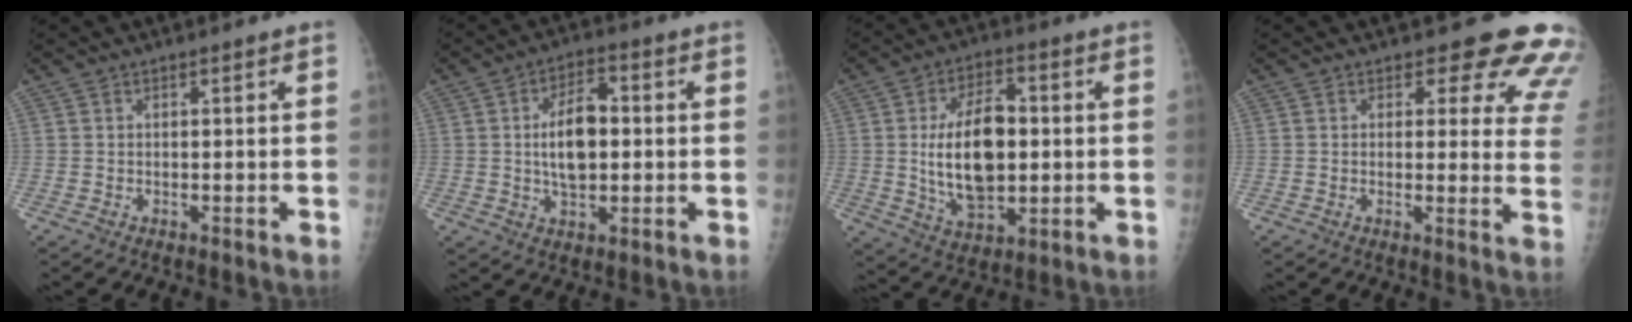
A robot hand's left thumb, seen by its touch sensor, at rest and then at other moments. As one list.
[{"total": 9.2, "force": [0.2, 5.1, 7.7], "torque": [-0.116, 0.009, 0.003]}, {"total": 15.2, "force": [0.2, 8.6, 12.5], "torque": [-0.191, 0.000, 0.010]}, {"total": 12.7, "force": [10.3, 5.3, 5.1], "torque": [0.003, -0.063, 0.083]}]